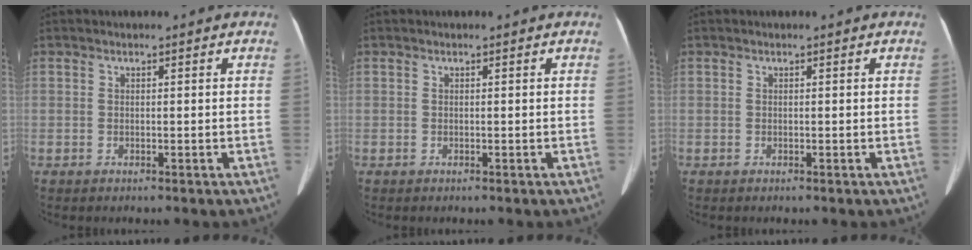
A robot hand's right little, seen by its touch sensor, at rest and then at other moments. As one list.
[{"total": 0.0}, {"total": 0.0}]